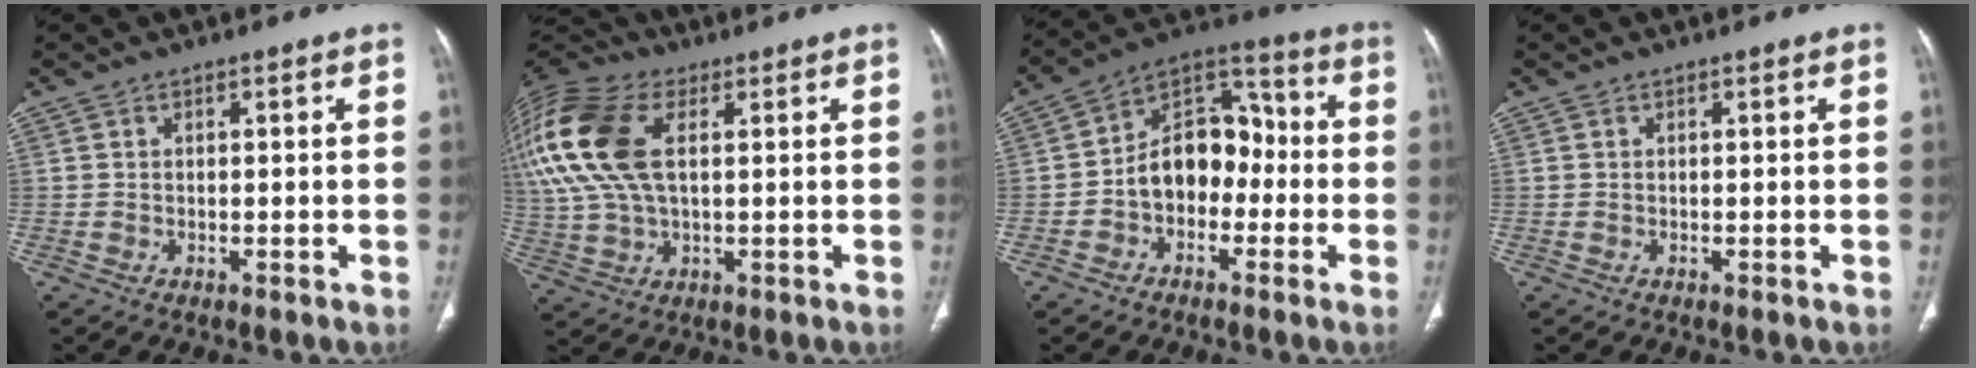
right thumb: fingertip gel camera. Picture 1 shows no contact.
{"total": 23.0, "force": [5.8, 13.2, 17.9], "torque": [-0.443, 0.023, 0.104]}
{"total": 12.8, "force": [-2.3, 9.3, 8.5], "torque": [-0.100, 0.051, -0.052]}
{"total": 0.0}